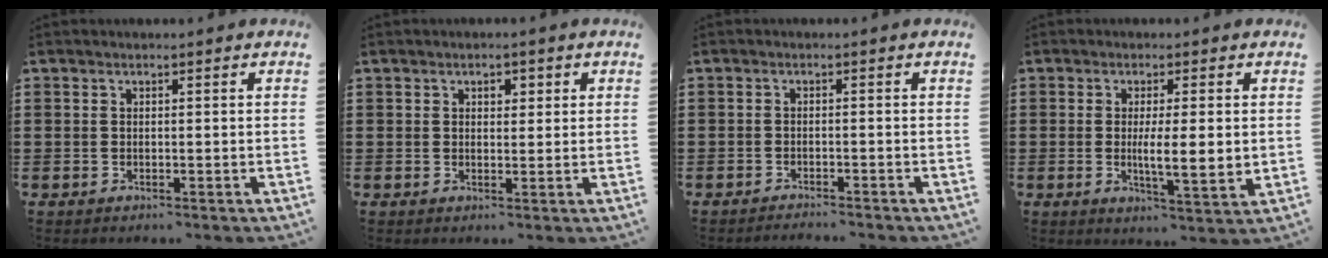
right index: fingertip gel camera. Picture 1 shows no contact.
{"total": 1.4, "force": [0.5, 1.0, 0.8], "torque": [-0.010, 0.002, 0.007]}
{"total": 1.5, "force": [-1.5, -0.2, 0.0], "torque": [0.000, 0.001, -0.030]}
{"total": 4.9, "force": [0.2, 0.8, 4.9], "torque": [-0.080, -0.003, 0.000]}